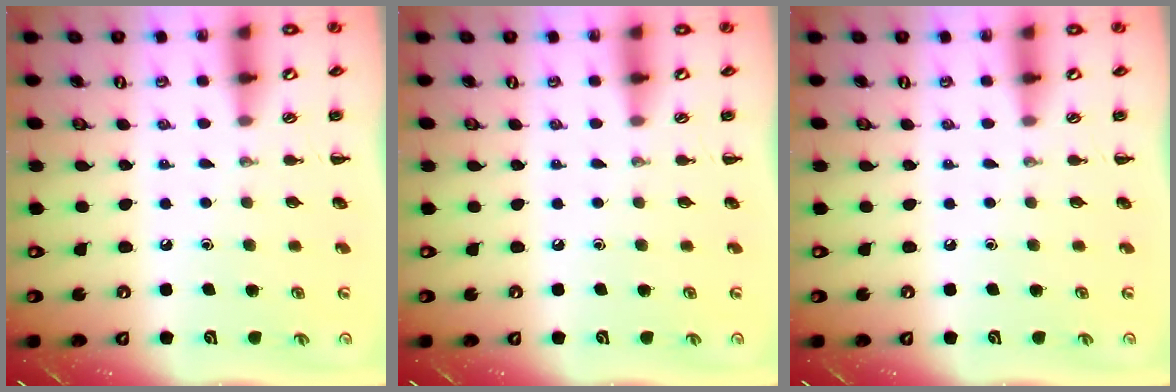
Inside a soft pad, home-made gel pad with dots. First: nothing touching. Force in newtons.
{"total": 0.0}
{"total": 0.0}